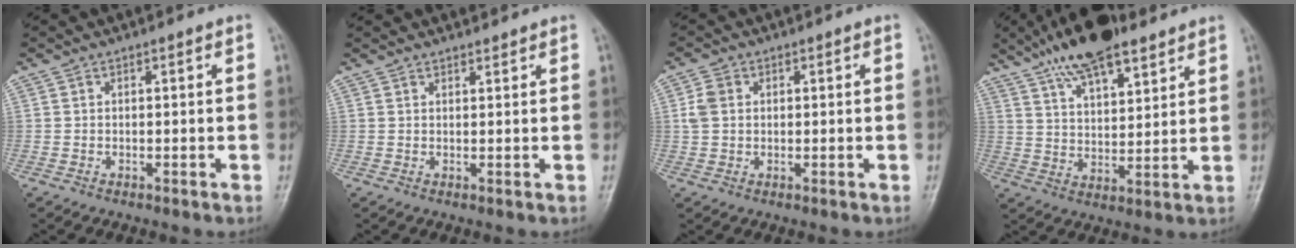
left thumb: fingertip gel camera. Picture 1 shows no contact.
{"total": 1.6, "force": [1.5, 0.4, 0.1], "torque": [0.007, -0.005, 0.026]}
{"total": 3.5, "force": [0.6, 2.8, 2.0], "torque": [-0.039, 0.008, 0.011]}
{"total": 14.7, "force": [10.3, 5.4, 9.1], "torque": [-0.130, -0.038, 0.181]}